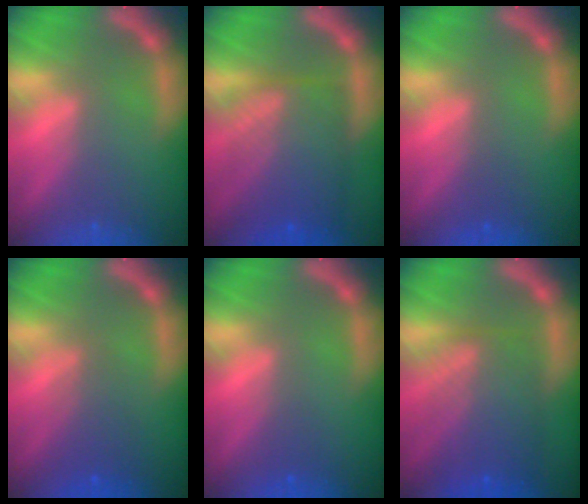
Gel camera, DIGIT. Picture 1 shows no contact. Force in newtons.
{"total": 9.1}
{"total": 1.0}
{"total": 3.0}
{"total": 1.0}
{"total": 7.6}